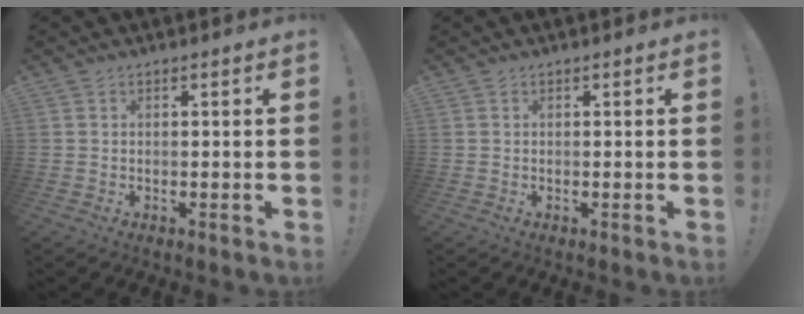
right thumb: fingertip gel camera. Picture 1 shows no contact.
{"total": 0.0}